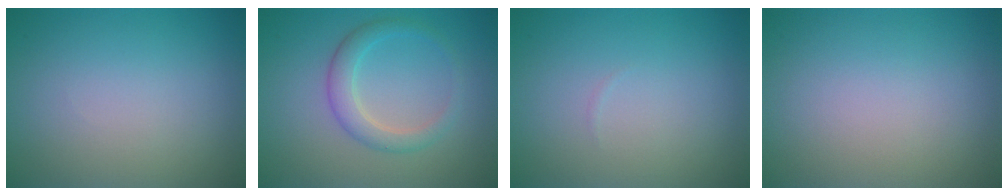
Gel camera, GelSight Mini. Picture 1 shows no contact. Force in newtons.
{"total": 2.6, "press": 2.6, "slide": 0.1}
{"total": 0.0}
{"total": 0.0}